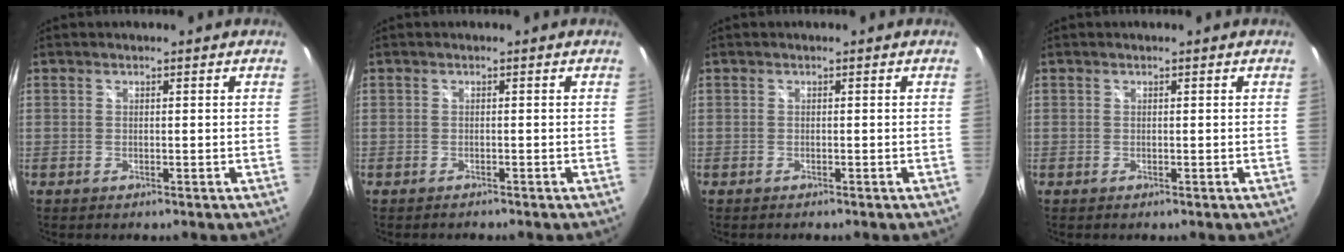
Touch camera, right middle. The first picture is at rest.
{"total": 1.0, "force": [-1.0, 0.2, 0.1], "torque": [-0.005, -0.006, -0.016]}
{"total": 0.5, "force": [-0.5, 0.1, 0.1], "torque": [-0.003, -0.004, -0.010]}
{"total": 0.0}